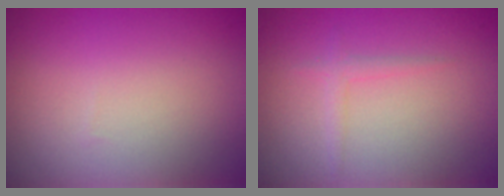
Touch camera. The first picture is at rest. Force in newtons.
{"total": 1.0, "press": 1.0, "slide": 0.1}